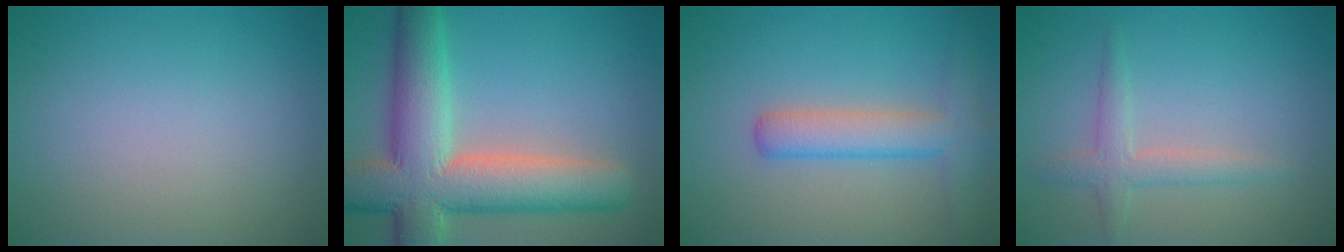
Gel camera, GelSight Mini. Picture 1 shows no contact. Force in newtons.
{"total": 11.0, "press": 11.0, "slide": 0.8}
{"total": 4.2, "press": 4.2, "slide": 0.1}
{"total": 2.3, "press": 2.3, "slide": 0.1}